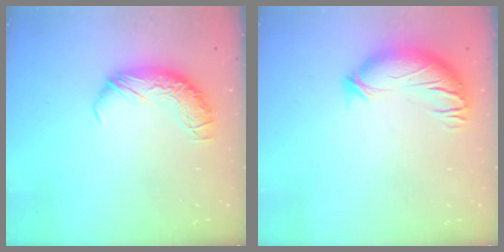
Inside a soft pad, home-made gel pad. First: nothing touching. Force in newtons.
{"total": 3.5, "press": 2.6, "slide": 2.4}